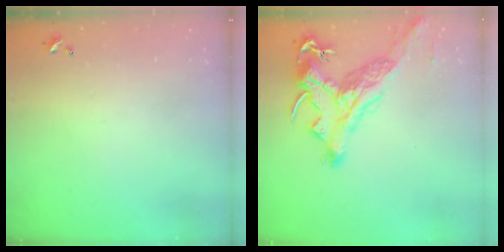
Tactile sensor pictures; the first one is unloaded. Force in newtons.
{"total": 4.1, "press": 3.7, "slide": 1.6}